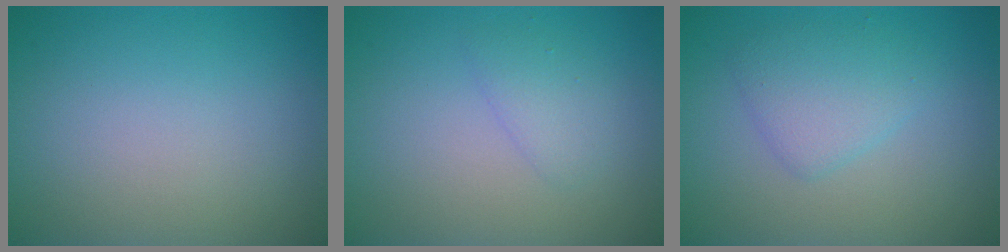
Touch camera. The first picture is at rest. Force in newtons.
{"total": 1.6, "press": 1.6, "slide": 0.1}
{"total": 2.8, "press": 2.8, "slide": 0.2}